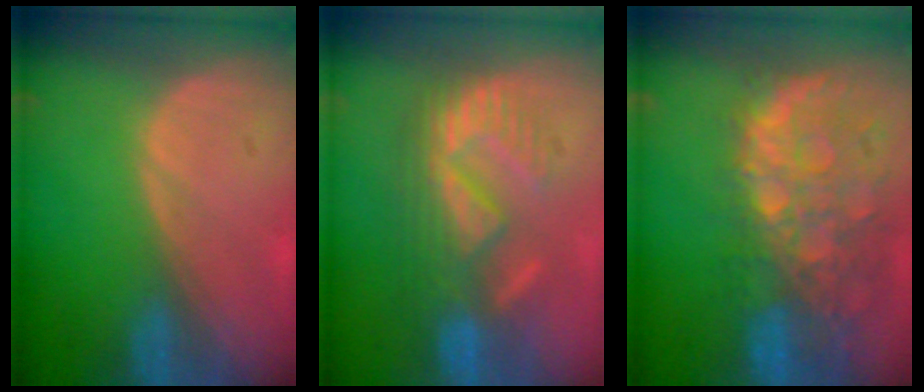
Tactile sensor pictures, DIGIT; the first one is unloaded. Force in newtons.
{"total": 9.0, "press": 8.9, "slide": 1.8}
{"total": 12.6, "press": 10.4, "slide": 7.1}